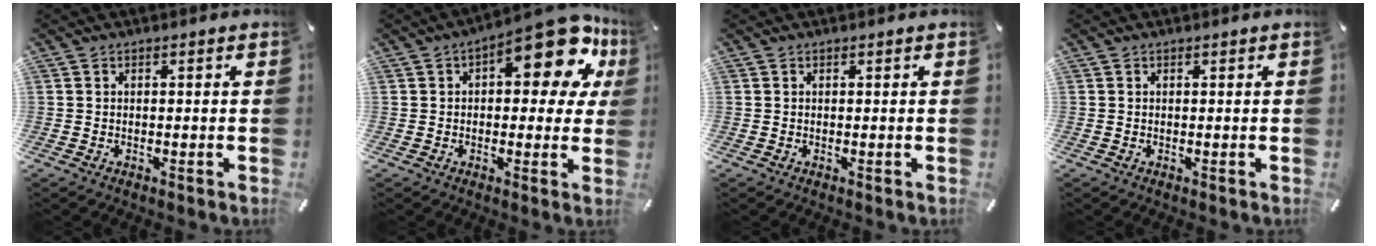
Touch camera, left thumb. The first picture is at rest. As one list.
[{"total": 16.0, "force": [7.1, 7.0, 12.6], "torque": [-0.148, -0.049, 0.111]}, {"total": 0.0}, {"total": 0.0}]